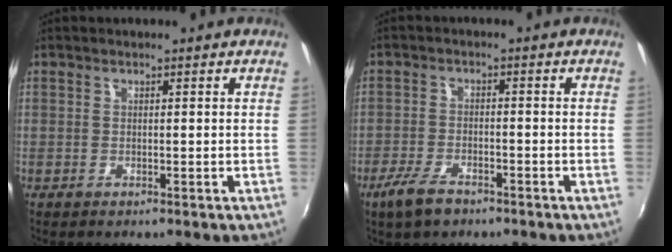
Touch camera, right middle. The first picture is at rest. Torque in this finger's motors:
{"motor_torque": [0.46, -0.46, 0.28, 0.03]}